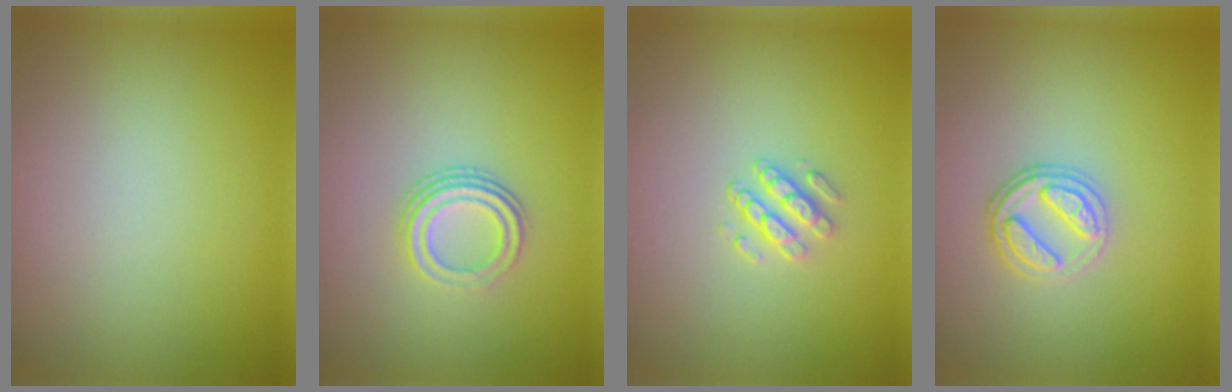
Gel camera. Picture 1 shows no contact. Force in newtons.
{"total": 3.2, "press": 2.3, "slide": 2.3}
{"total": 1.8, "press": 1.3, "slide": 1.2}
{"total": 2.6, "press": 2.5, "slide": 0.8}